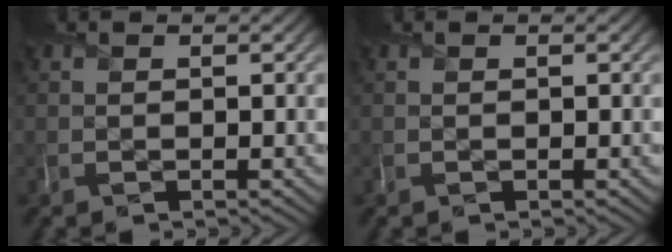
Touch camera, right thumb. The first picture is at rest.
{"total": 0.0}